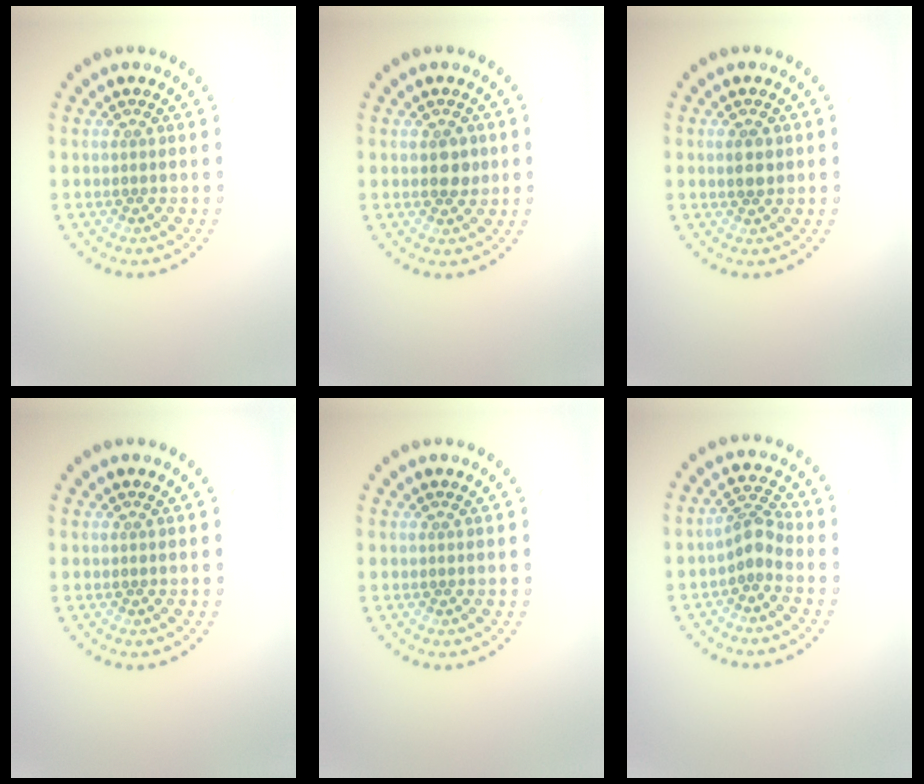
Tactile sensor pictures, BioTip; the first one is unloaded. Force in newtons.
{"total": 1.9, "press": 1.9, "slide": 0.2}
{"total": 1.8, "press": 1.7, "slide": 0.5}
{"total": 0.0}
{"total": 0.0}
{"total": 2.3, "press": 1.7, "slide": 1.5}